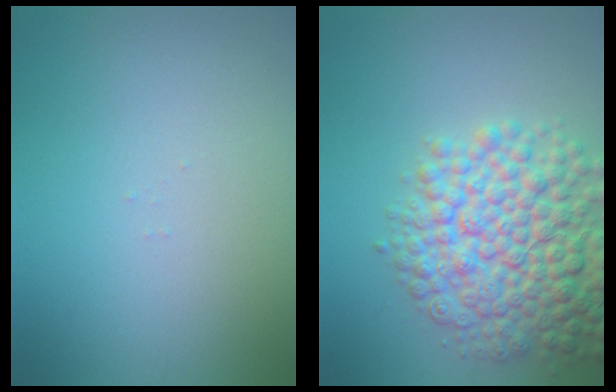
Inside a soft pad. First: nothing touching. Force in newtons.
{"total": 8.7, "press": 8.7, "slide": 0.3}